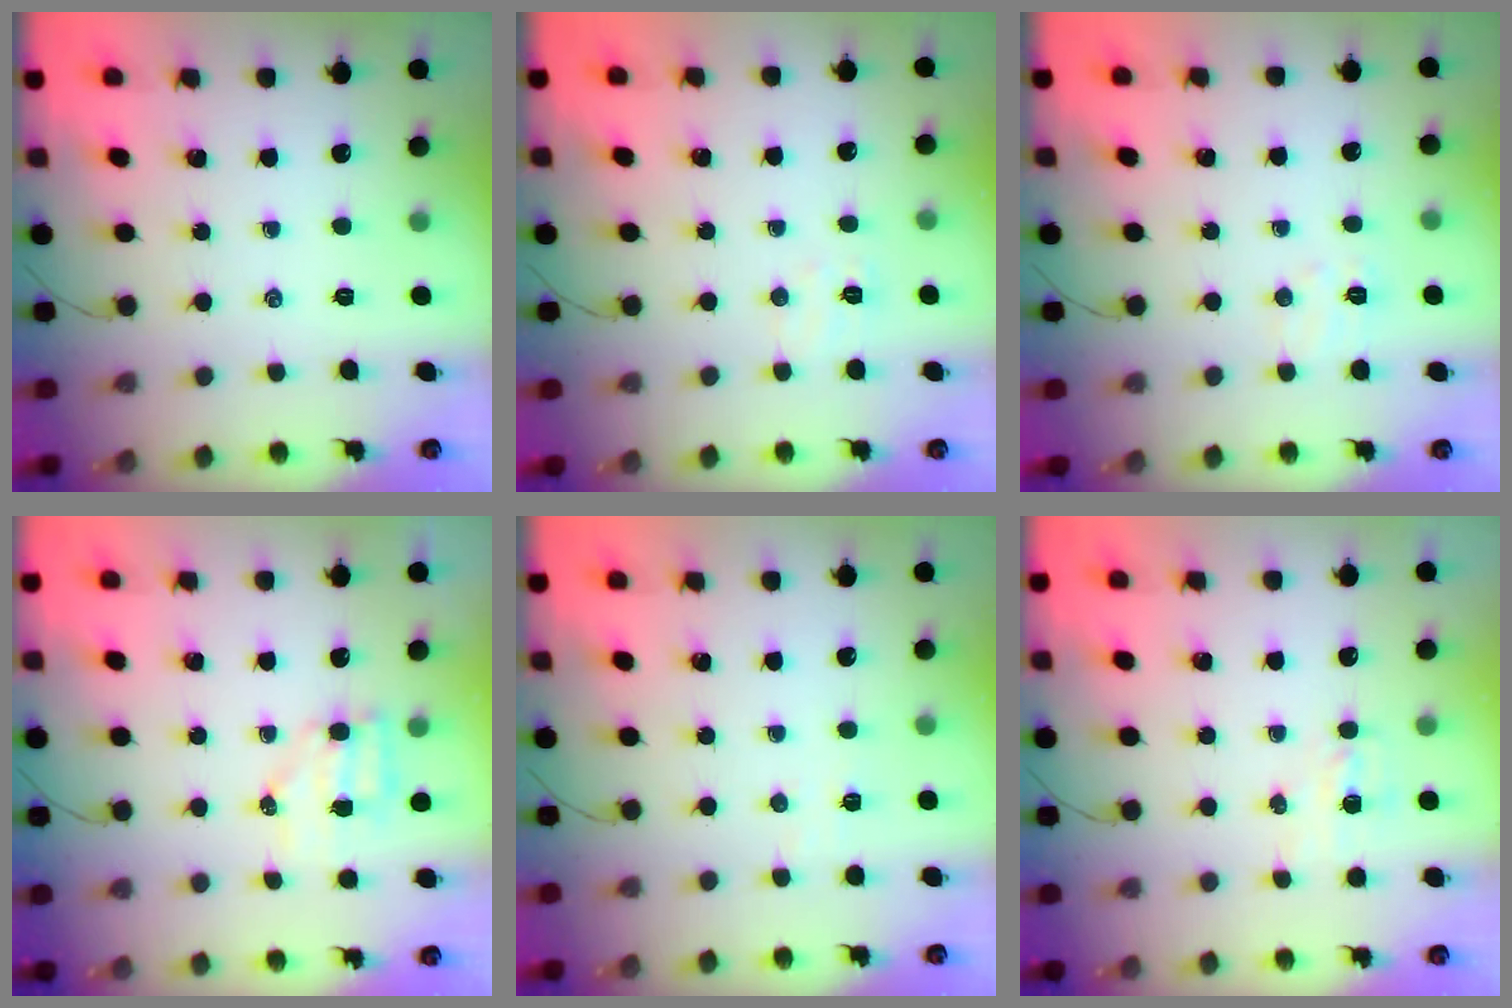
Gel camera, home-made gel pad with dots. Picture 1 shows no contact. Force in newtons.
{"total": 4.9, "press": 4.8, "slide": 1.2}
{"total": 5.2, "press": 5.0, "slide": 1.2}
{"total": 5.4, "press": 5.3, "slide": 0.7}
{"total": 2.7, "press": 2.6, "slide": 0.8}
{"total": 3.5, "press": 3.4, "slide": 1.0}